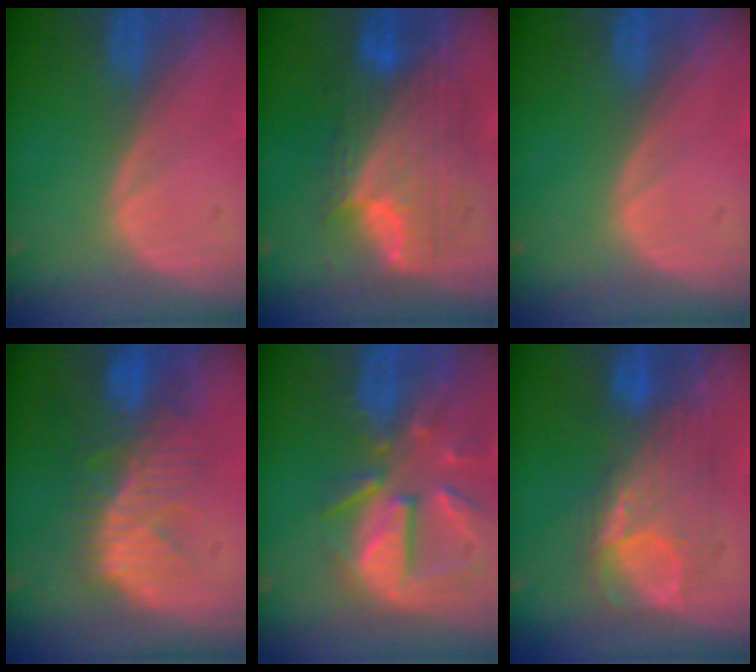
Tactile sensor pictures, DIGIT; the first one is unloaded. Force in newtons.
{"total": 10.0, "press": 10.0, "slide": 0.6}
{"total": 0.0}
{"total": 10.3, "press": 8.9, "slide": 5.2}
{"total": 11.0, "press": 9.7, "slide": 5.3}
{"total": 8.1, "press": 8.0, "slide": 0.7}